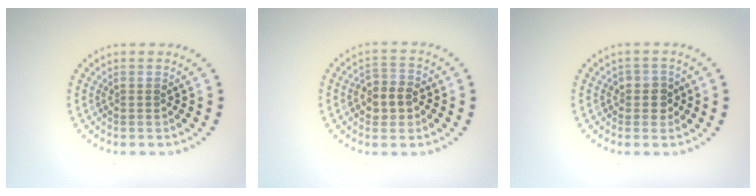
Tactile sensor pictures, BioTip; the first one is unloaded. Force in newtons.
{"total": 3.0, "press": 2.9, "slide": 0.9}
{"total": 1.9, "press": 1.7, "slide": 0.9}